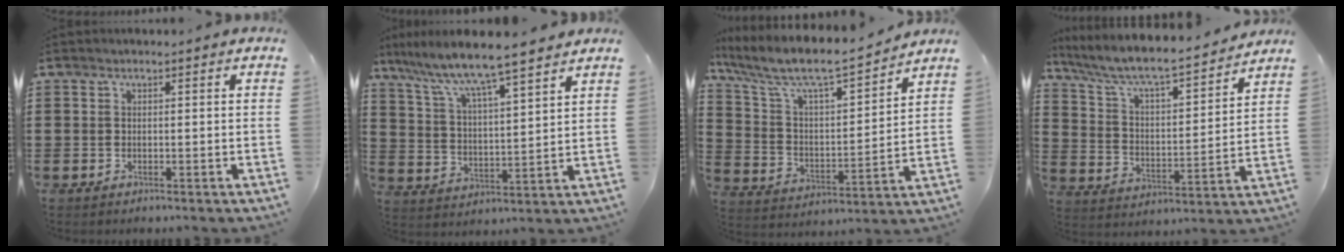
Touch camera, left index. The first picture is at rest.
{"total": 7.1, "force": [6.3, 0.1, 3.2], "torque": [-0.090, -0.039, 0.103]}
{"total": 7.8, "force": [6.6, 1.4, 4.0], "torque": [-0.109, -0.050, 0.106]}
{"total": 6.7, "force": [6.0, 0.4, 3.0], "torque": [-0.085, -0.045, 0.094]}